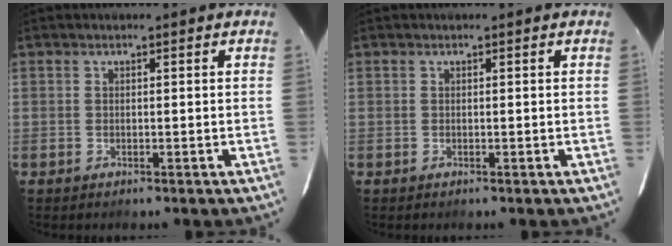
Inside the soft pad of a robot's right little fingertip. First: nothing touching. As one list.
[{"total": 0.0}]